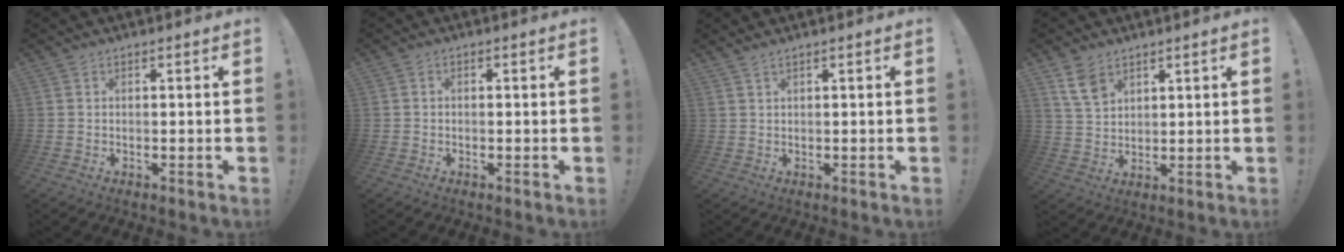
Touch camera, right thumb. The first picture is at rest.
{"total": 0.6, "force": [-0.4, 0.4, 0.3], "torque": [-0.010, 0.002, -0.005]}
{"total": 1.5, "force": [1.3, 0.0, 0.8], "torque": [-0.018, -0.004, 0.025]}
{"total": 7.5, "force": [4.8, 4.3, 3.8], "torque": [-0.066, -0.018, 0.093]}